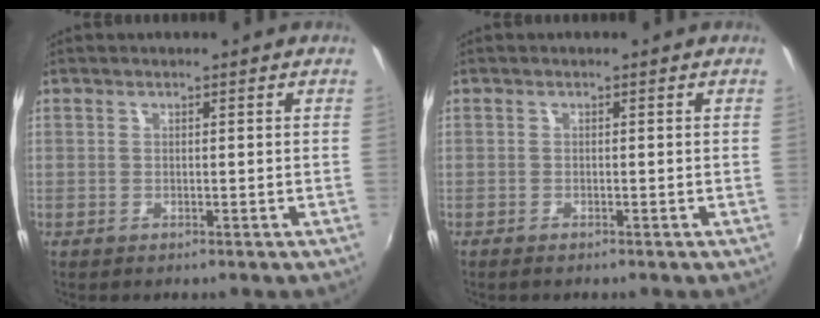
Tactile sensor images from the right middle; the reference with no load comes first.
{"total": 0.8, "force": [-0.7, 0.1, 0.3], "torque": [-0.008, -0.004, -0.015]}